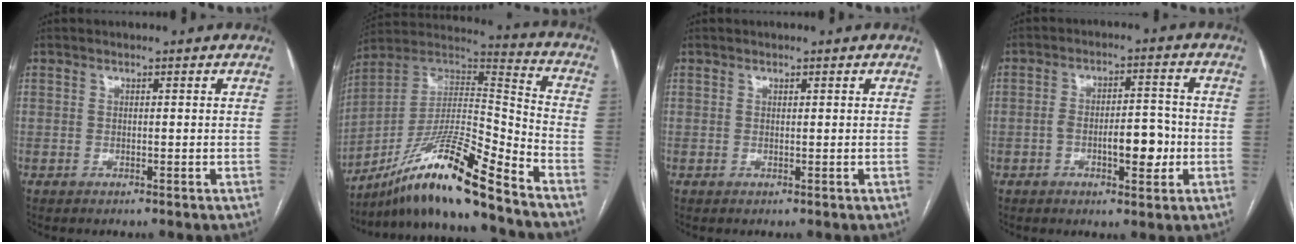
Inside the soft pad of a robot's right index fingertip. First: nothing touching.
{"total": 17.6, "force": [-13.3, -0.3, 11.6], "torque": [-0.212, 0.014, -0.238]}
{"total": 0.0}
{"total": 7.1, "force": [-2.0, 2.5, 6.4], "torque": [-0.102, 0.015, -0.026]}